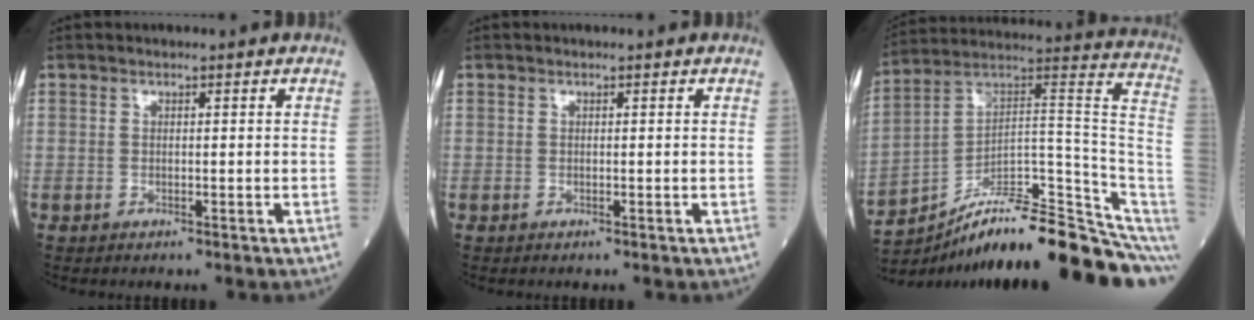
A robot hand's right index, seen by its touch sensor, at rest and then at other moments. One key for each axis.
{"total": 0.0}
{"total": 21.7, "fx": -15.9, "fy": 2.0, "fz": 14.6, "tx": -0.137, "ty": 0.072, "tz": -0.245}